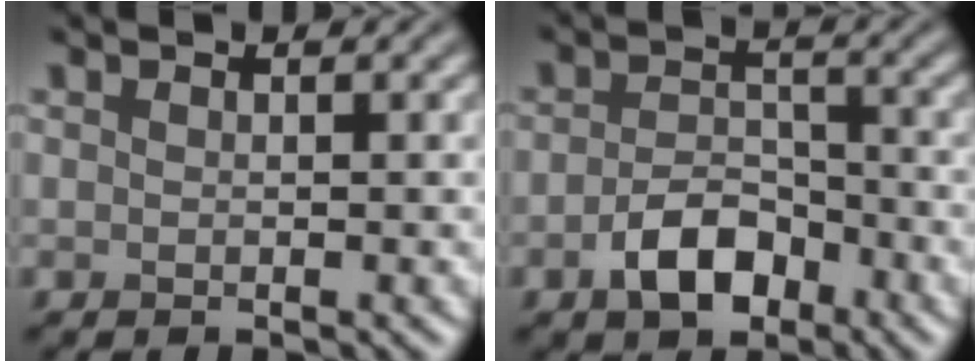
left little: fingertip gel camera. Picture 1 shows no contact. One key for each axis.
{"total": 4.3, "fx": -2.2, "fy": 2.5, "fz": 2.6, "tx": -0.043, "ty": 0.003, "tz": -0.042}